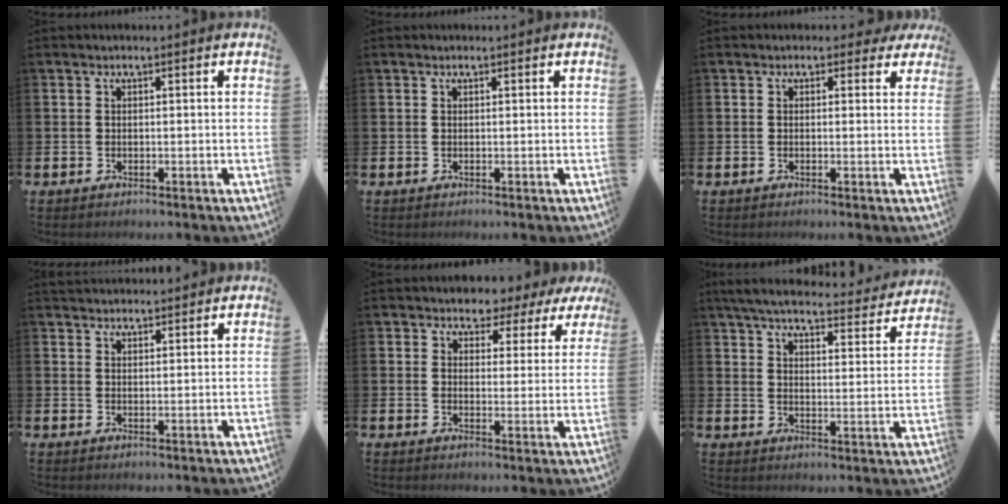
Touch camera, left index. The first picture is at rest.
{"total": 0.0}
{"total": 1.3, "force": [0.6, 1.1, 0.4], "torque": [0.000, 0.010, 0.006]}
{"total": 2.4, "force": [2.3, 0.5, 0.0], "torque": [0.004, -0.009, 0.042]}
{"total": 3.2, "force": [2.5, 1.9, -0.3], "torque": [-0.004, -0.022, 0.036]}
{"total": 5.6, "force": [5.1, 1.1, 1.9], "torque": [-0.057, -0.034, 0.085]}